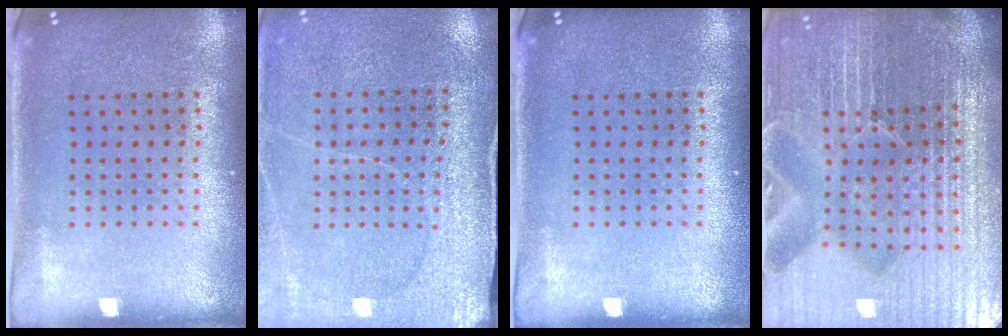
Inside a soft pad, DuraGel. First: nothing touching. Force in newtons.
{"total": 3.0, "press": 3.0, "slide": 0.1}
{"total": 0.0}
{"total": 7.1, "press": 6.2, "slide": 3.4}